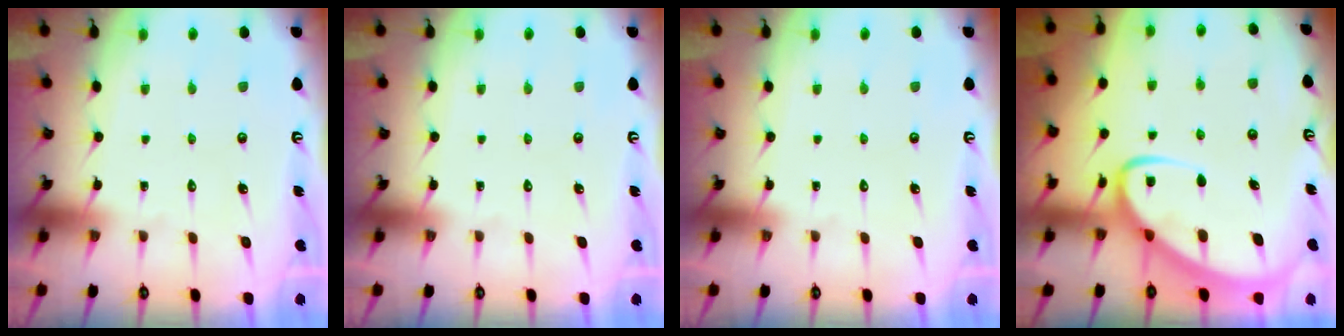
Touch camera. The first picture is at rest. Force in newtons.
{"total": 0.0}
{"total": 0.0}
{"total": 7.9, "press": 7.8, "slide": 0.8}